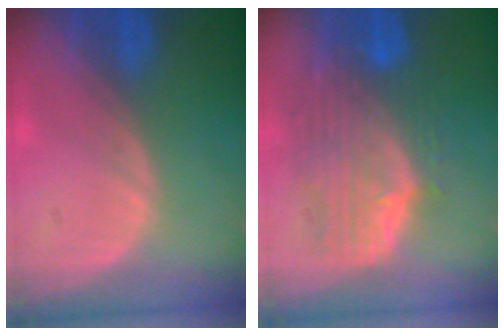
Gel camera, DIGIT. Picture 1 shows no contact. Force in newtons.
{"total": 10.3, "press": 9.0, "slide": 5.1}